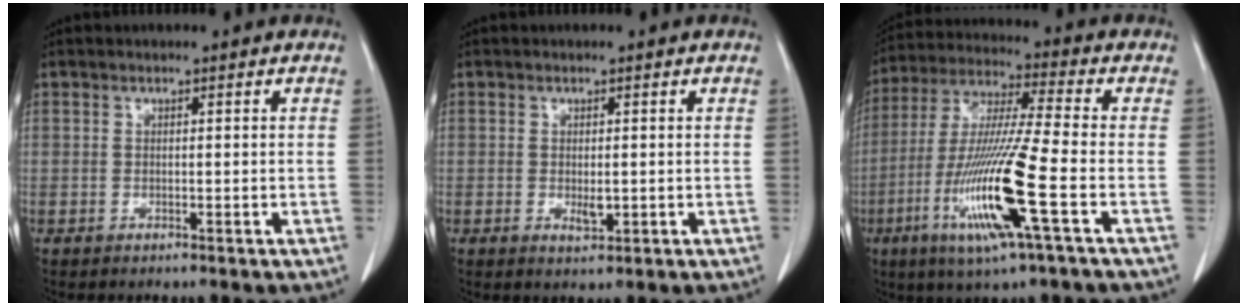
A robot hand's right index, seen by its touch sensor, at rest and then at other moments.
{"total": 1.8, "force": [-0.1, 0.8, 1.6], "torque": [-0.027, -0.003, 0.005]}
{"total": 16.3, "force": [-5.5, -0.3, 15.3], "torque": [-0.317, -0.022, -0.106]}